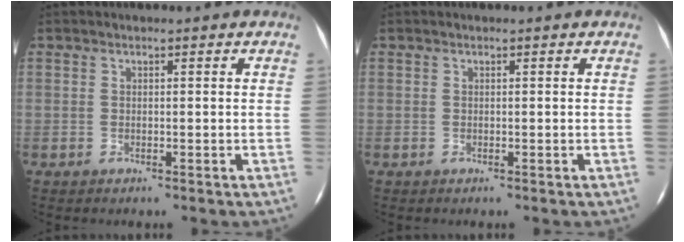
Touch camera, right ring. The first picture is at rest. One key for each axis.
{"total": 0.0}